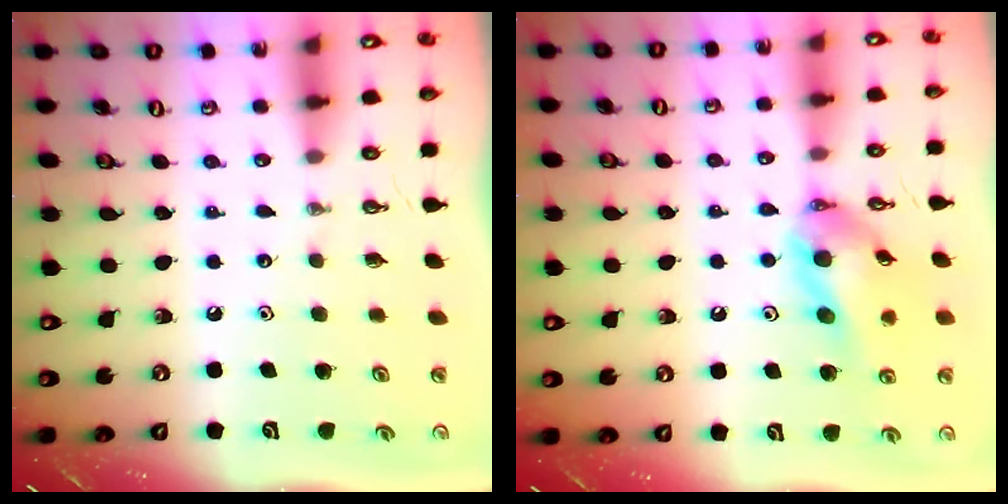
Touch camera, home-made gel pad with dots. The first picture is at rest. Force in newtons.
{"total": 13.4, "press": 13.2, "slide": 2.6}